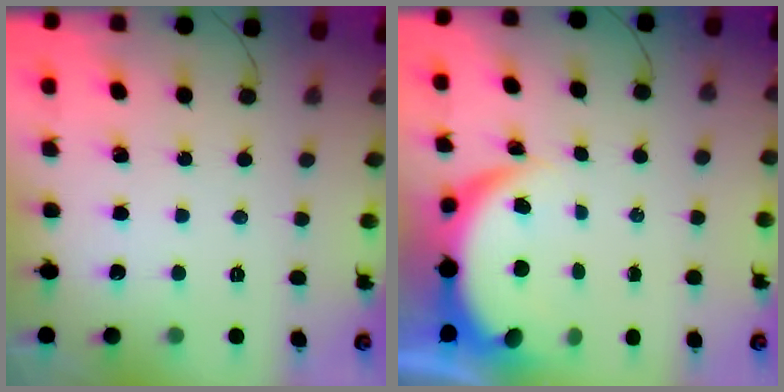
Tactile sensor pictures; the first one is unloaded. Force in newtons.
{"total": 5.0, "press": 4.9, "slide": 0.5}